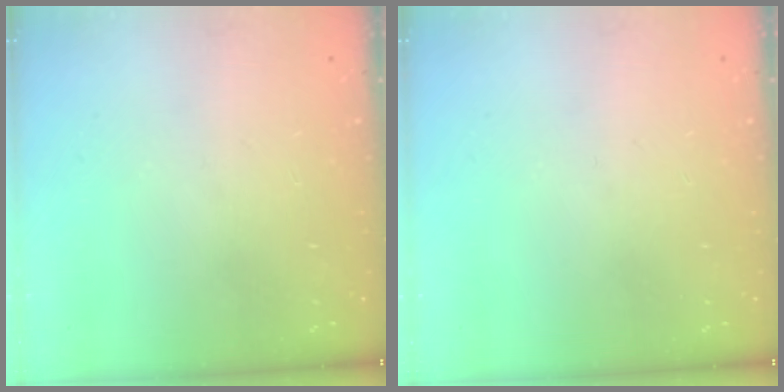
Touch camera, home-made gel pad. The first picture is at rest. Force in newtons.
{"total": 0.0}